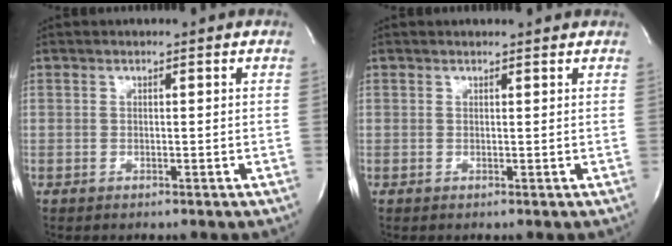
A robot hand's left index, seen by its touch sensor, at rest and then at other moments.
{"total": 2.4, "force": [2.3, 0.4, 0.6], "torque": [-0.013, 0.010, 0.024]}